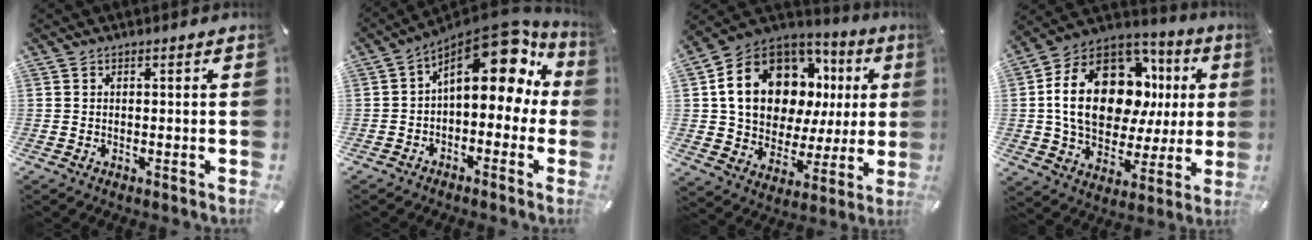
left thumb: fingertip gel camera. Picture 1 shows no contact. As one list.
[{"total": 16.4, "force": [6.9, 8.8, 12.0], "torque": [-0.164, -0.054, 0.115]}, {"total": 19.3, "force": [7.2, 14.0, 11.3], "torque": [-0.213, -0.042, 0.137]}, {"total": 22.8, "force": [4.4, 15.5, 16.1], "torque": [-0.300, -0.021, 0.076]}]